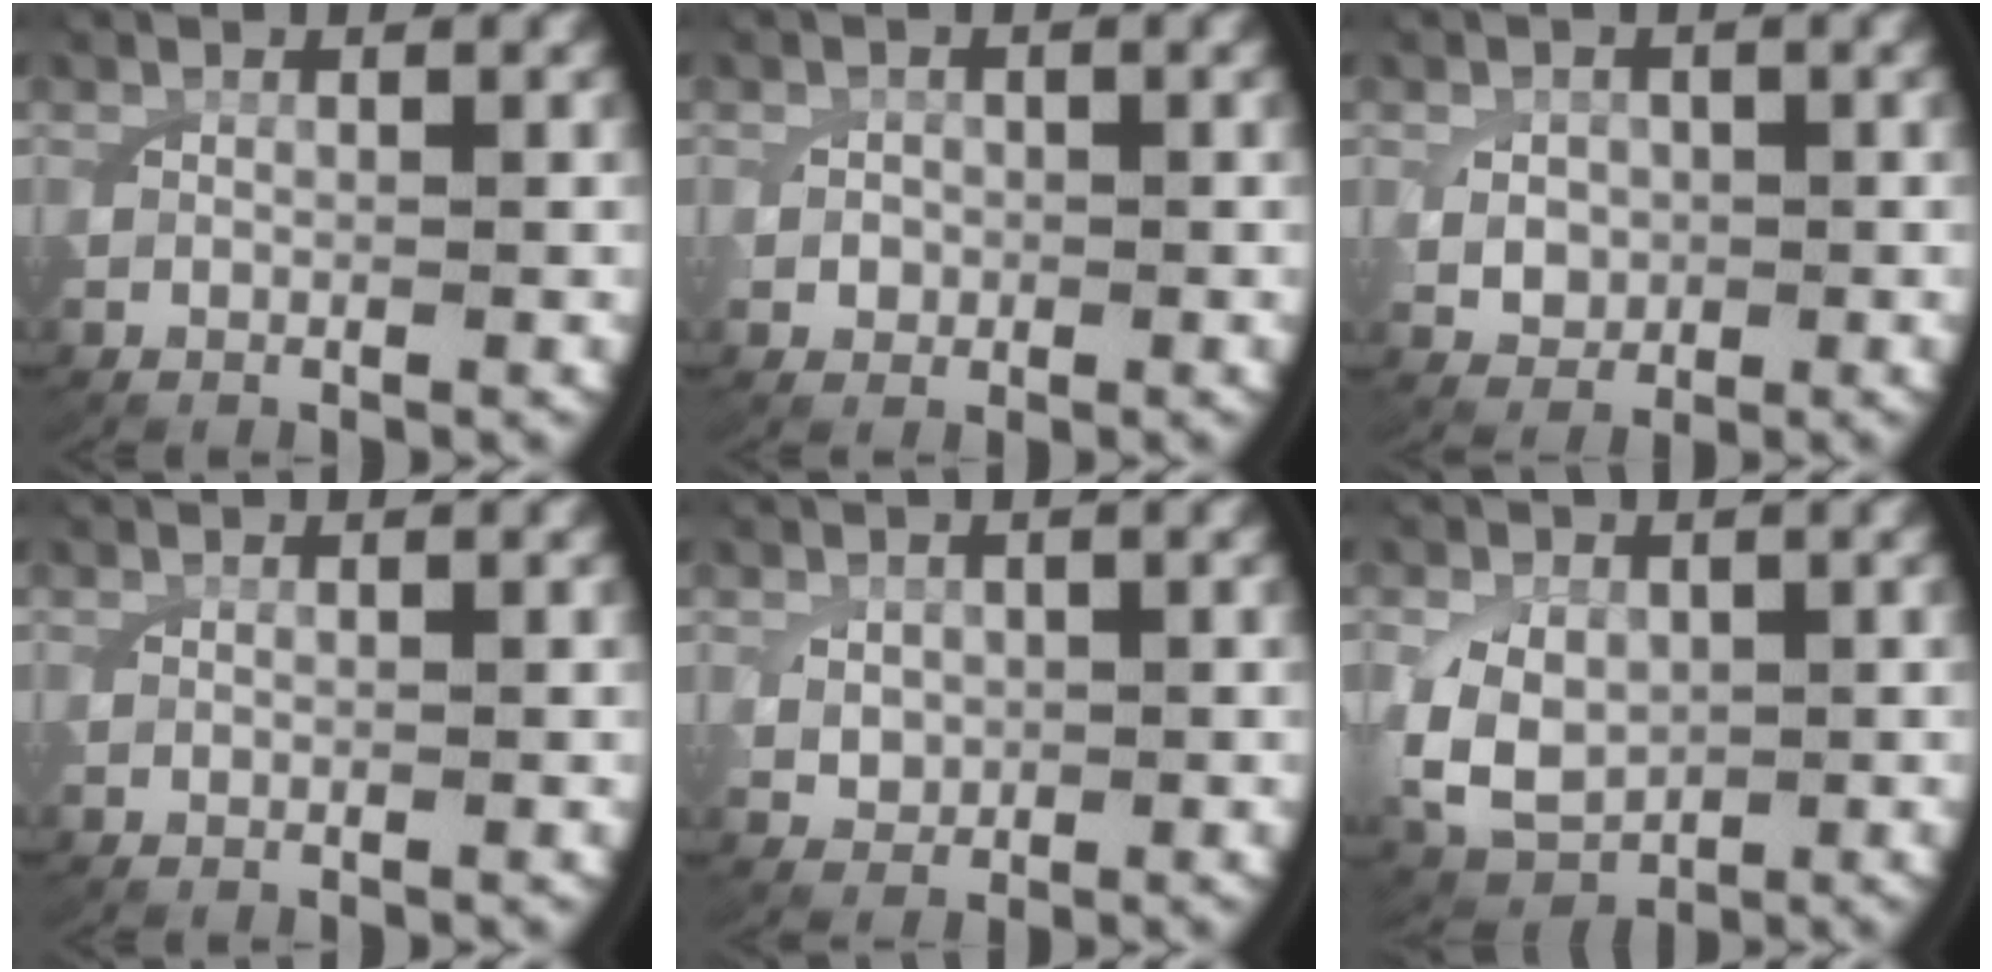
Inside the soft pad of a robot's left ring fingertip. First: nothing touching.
{"total": 1.2, "force": [-0.1, 1.2, 0.4], "torque": [-0.014, -0.003, 0.000]}
{"total": 2.3, "force": [0.0, 2.0, 1.2], "torque": [-0.025, -0.008, 0.010]}
{"total": 0.0}
{"total": 1.5, "force": [0.3, 1.2, 0.9], "torque": [-0.024, -0.009, 0.017]}
{"total": 7.7, "force": [-1.1, 6.6, 3.8], "torque": [-0.104, -0.033, -0.002]}